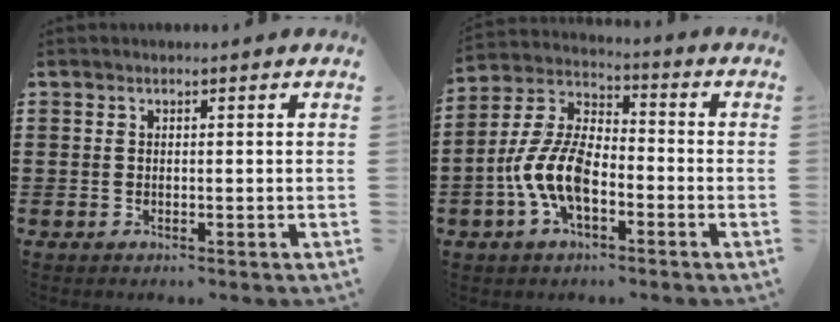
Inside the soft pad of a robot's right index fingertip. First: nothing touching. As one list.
[{"total": 9.6, "force": [-3.7, 4.8, 7.4], "torque": [-0.188, -0.003, -0.076]}]